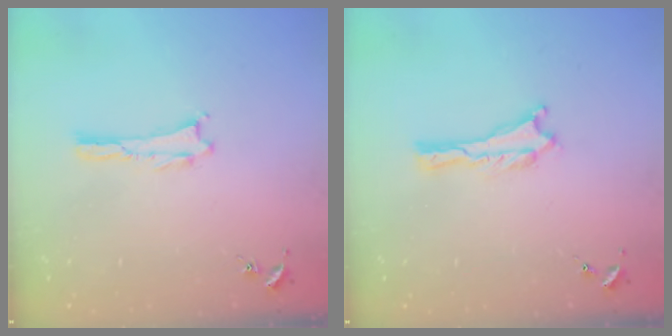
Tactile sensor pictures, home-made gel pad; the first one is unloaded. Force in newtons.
{"total": 0.0}